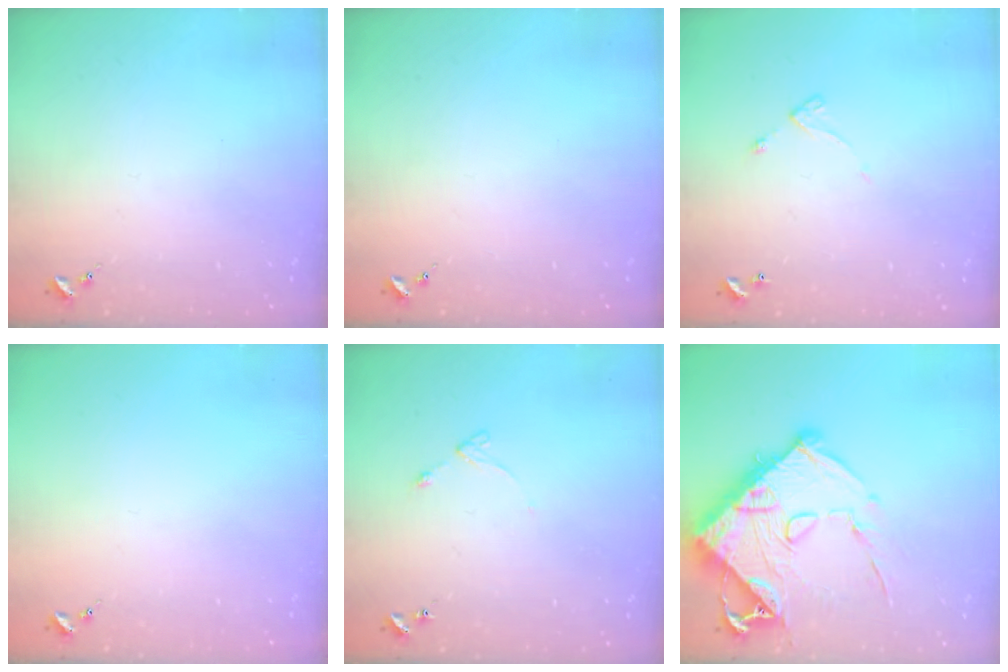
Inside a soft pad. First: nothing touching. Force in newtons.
{"total": 0.0}
{"total": 5.7, "press": 5.7, "slide": 0.5}
{"total": 0.0}
{"total": 4.3, "press": 4.2, "slide": 0.5}
{"total": 17.9, "press": 17.8, "slide": 2.0}